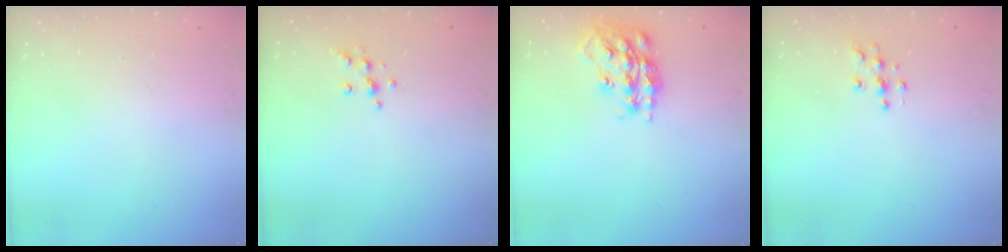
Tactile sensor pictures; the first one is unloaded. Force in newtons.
{"total": 6.4, "press": 6.3, "slide": 1.2}
{"total": 17.0, "press": 16.9, "slide": 1.2}
{"total": 5.1, "press": 5.1, "slide": 0.3}